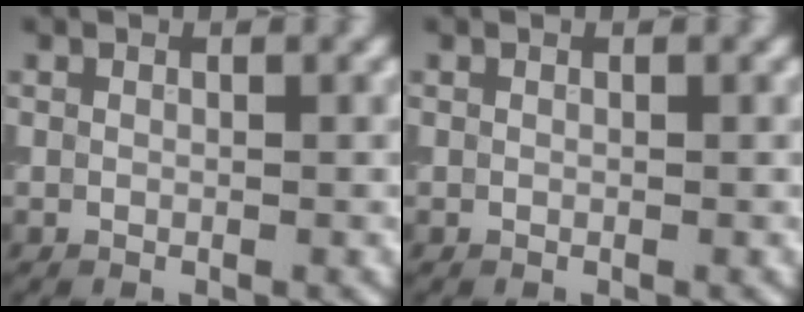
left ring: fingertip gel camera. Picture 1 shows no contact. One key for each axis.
{"total": 0.0}